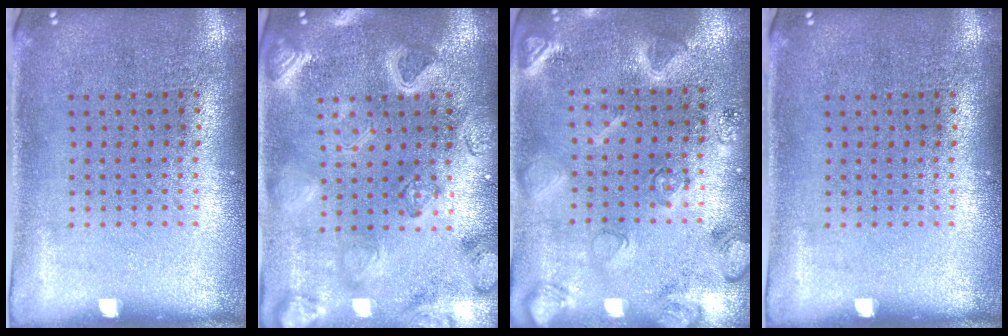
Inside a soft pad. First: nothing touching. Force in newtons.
{"total": 3.2, "press": 3.1, "slide": 0.9}
{"total": 2.5, "press": 2.5, "slide": 0.1}
{"total": 0.0}